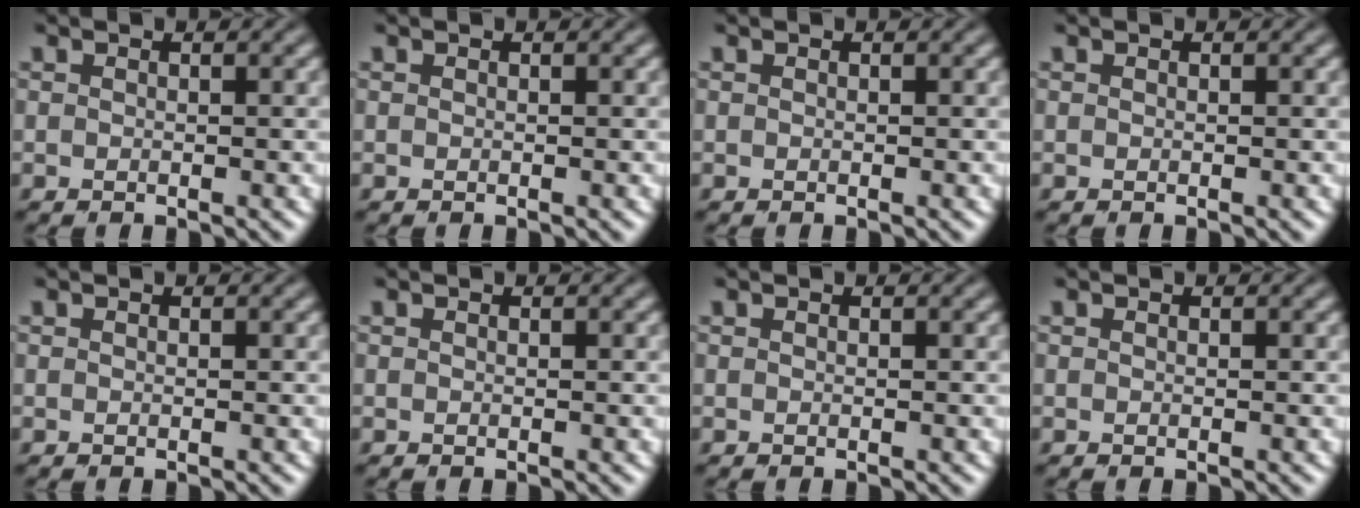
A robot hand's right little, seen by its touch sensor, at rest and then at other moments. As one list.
[{"total": 0.0}, {"total": 0.0}, {"total": 0.0}, {"total": 0.0}, {"total": 0.0}, {"total": 0.0}, {"total": 0.0}]